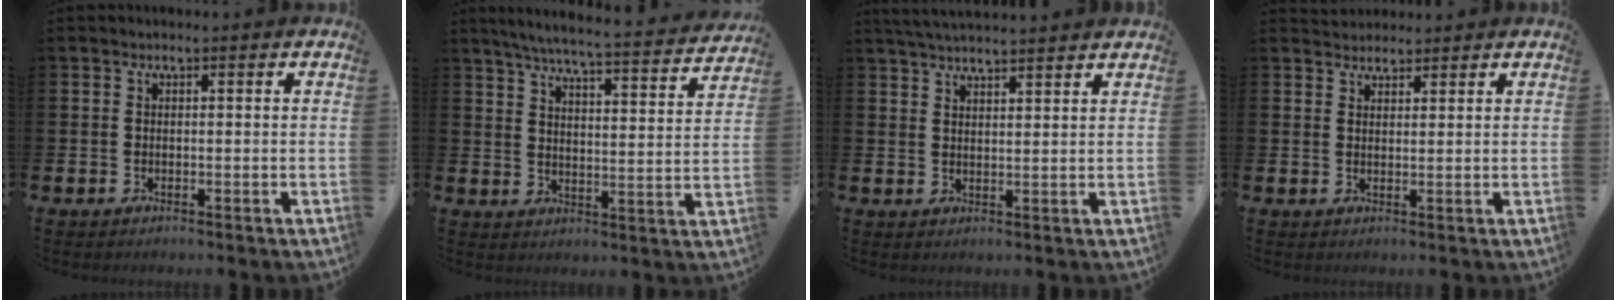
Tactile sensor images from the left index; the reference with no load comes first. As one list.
[{"total": 5.9, "force": [5.5, 0.1, 2.3], "torque": [-0.053, -0.046, 0.089]}, {"total": 3.9, "force": [3.8, 0.0, 0.5], "torque": [-0.011, -0.017, 0.069]}, {"total": 2.5, "force": [2.4, 0.8, -0.2], "torque": [0.013, -0.010, 0.041]}]